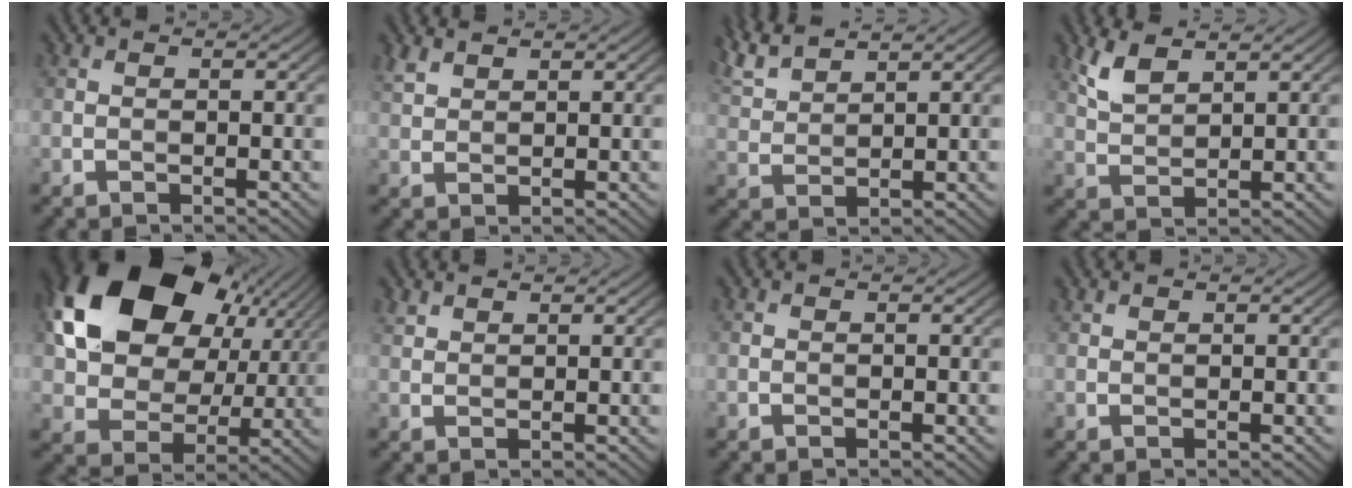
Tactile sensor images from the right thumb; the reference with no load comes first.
{"total": 2.4, "force": [1.9, 1.0, 1.0], "torque": [-0.027, 0.003, 0.046]}
{"total": 5.3, "force": [4.6, 1.0, 2.4], "torque": [-0.071, 0.014, 0.101]}
{"total": 4.1, "force": [2.9, 1.3, 2.6], "torque": [-0.072, 0.002, 0.066]}
{"total": 18.9, "force": [6.8, 13.3, 11.5], "torque": [-0.233, 0.016, 0.128]}
{"total": 1.5, "force": [1.3, 0.5, 0.4], "torque": [-0.014, 0.002, 0.032]}
{"total": 0.0}
{"total": 0.5, "force": [0.5, 0.1, 0.1], "torque": [-0.007, 0.002, 0.014]}